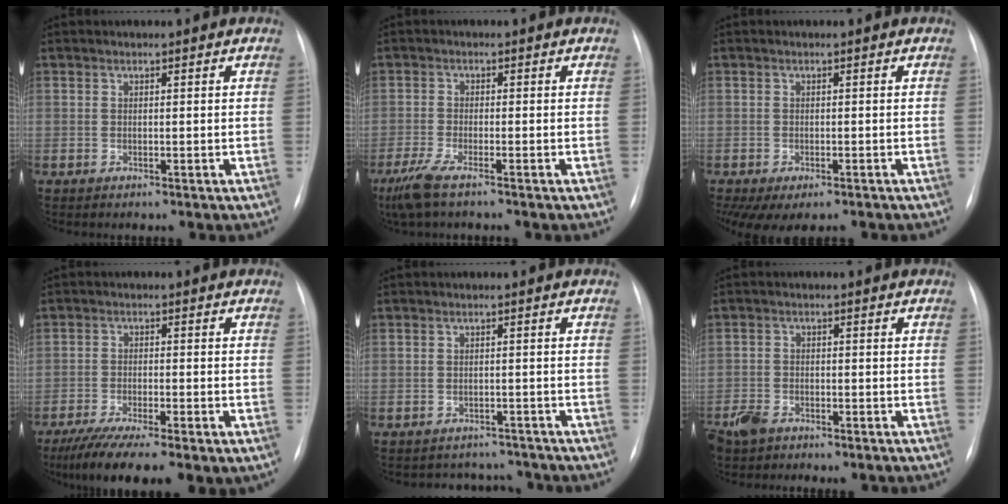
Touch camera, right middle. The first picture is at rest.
{"total": 5.1, "force": [-3.6, 0.6, 3.5], "torque": [-0.081, -0.016, -0.069]}
{"total": 8.0, "force": [-5.9, 3.0, 4.4], "torque": [-0.073, 0.002, -0.080]}
{"total": 11.4, "force": [-7.7, 2.4, 8.1], "torque": [-0.138, -0.022, -0.124]}
{"total": 5.6, "force": [-5.2, 2.1, -0.5], "torque": [0.013, 0.019, -0.061]}
{"total": 4.8, "force": [-3.7, 2.5, 1.8], "torque": [-0.038, -0.002, -0.063]}